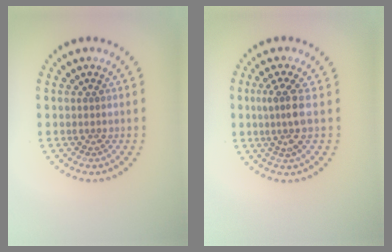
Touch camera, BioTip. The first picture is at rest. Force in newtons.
{"total": 2.7, "press": 2.2, "slide": 1.5}